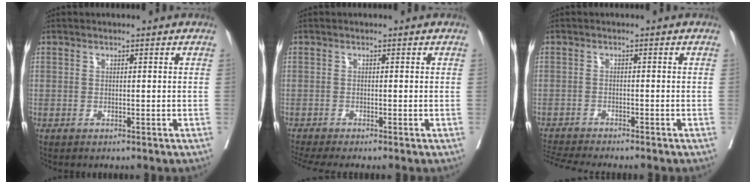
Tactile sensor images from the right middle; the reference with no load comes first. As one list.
[{"total": 4.0, "force": [-3.5, -0.6, 1.8], "torque": [-0.028, -0.015, -0.062]}, {"total": 6.9, "force": [-6.5, -0.6, 2.4], "torque": [-0.040, -0.015, -0.105]}]